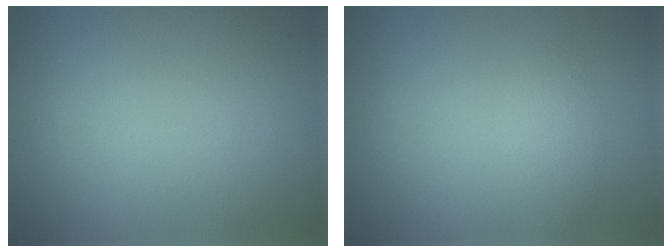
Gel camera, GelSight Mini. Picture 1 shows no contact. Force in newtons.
{"total": 1.5, "press": 1.5, "slide": 0.1}